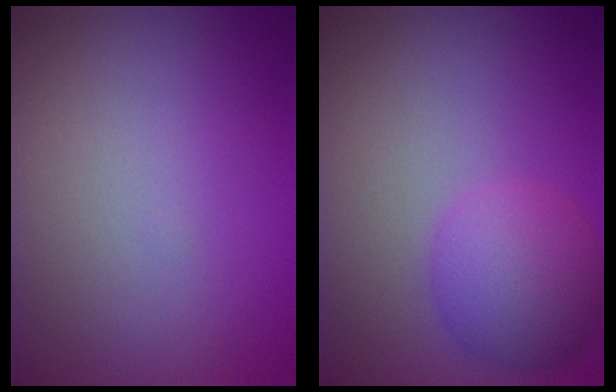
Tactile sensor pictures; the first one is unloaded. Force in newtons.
{"total": 5.2, "press": 5.2, "slide": 0.2}